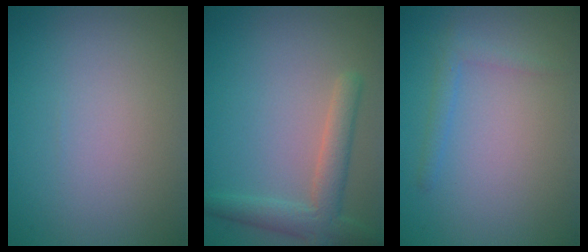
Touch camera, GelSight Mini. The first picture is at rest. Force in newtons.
{"total": 3.7, "press": 3.6, "slide": 0.4}
{"total": 1.3, "press": 1.3, "slide": 0.1}